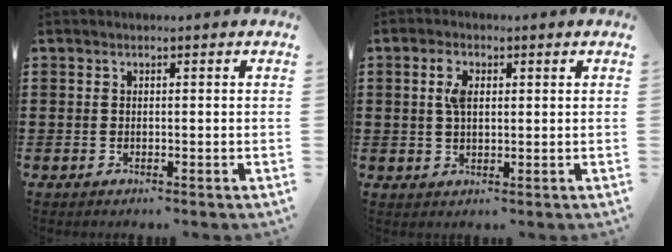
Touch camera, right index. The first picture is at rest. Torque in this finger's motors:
{"motor_torque": [0.10, -0.06, 0.33, 0.04]}